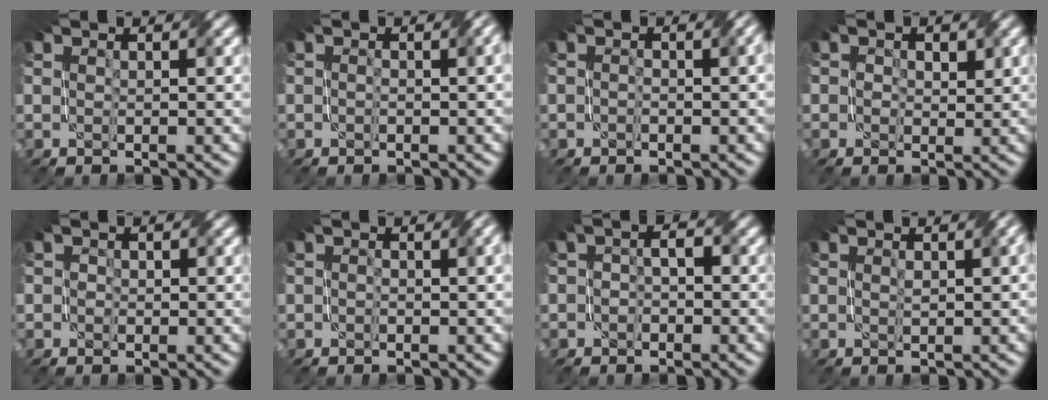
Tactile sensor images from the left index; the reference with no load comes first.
{"total": 2.0, "force": [-0.4, 0.8, 1.8], "torque": [-0.023, -0.004, -0.003]}
{"total": 2.5, "force": [-0.9, 1.1, 2.0], "torque": [-0.020, -0.005, -0.012]}
{"total": 2.0, "force": [0.5, 1.8, 0.9], "torque": [-0.018, 0.004, 0.008]}
{"total": 1.3, "force": [-0.1, 1.3, 0.3], "torque": [-0.006, 0.004, -0.005]}
{"total": 2.1, "force": [-0.3, 1.0, 1.8], "torque": [-0.022, -0.004, -0.005]}
{"total": 2.1, "force": [-1.1, 1.5, 0.9], "torque": [-0.004, 0.005, -0.024]}
{"total": 1.2, "force": [0.1, 0.2, 1.2], "torque": [-0.019, 0.002, 0.001]}